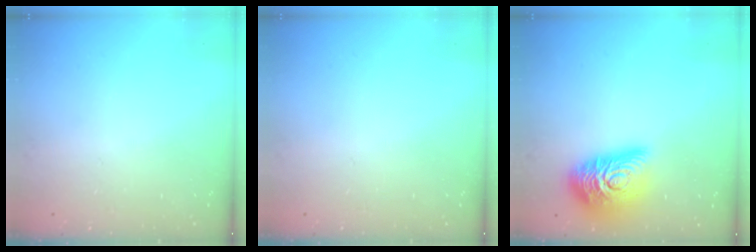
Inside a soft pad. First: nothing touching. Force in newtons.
{"total": 0.0}
{"total": 18.0, "press": 17.9, "slide": 0.7}